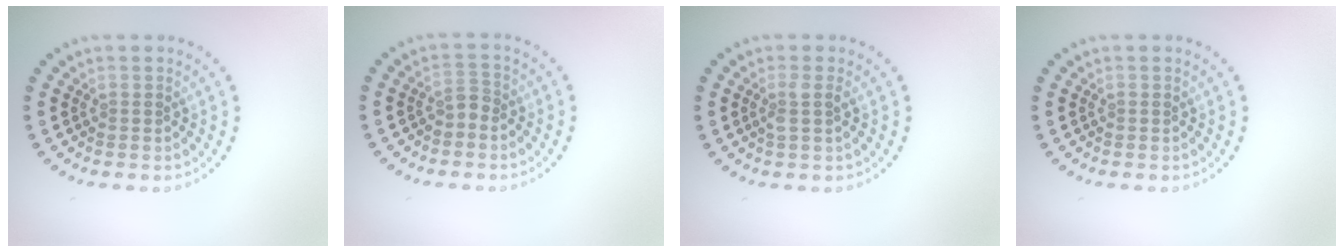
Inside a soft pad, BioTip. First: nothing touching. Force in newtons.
{"total": 1.3, "press": 1.0, "slide": 0.9}
{"total": 1.5, "press": 1.2, "slide": 0.9}
{"total": 0.0}